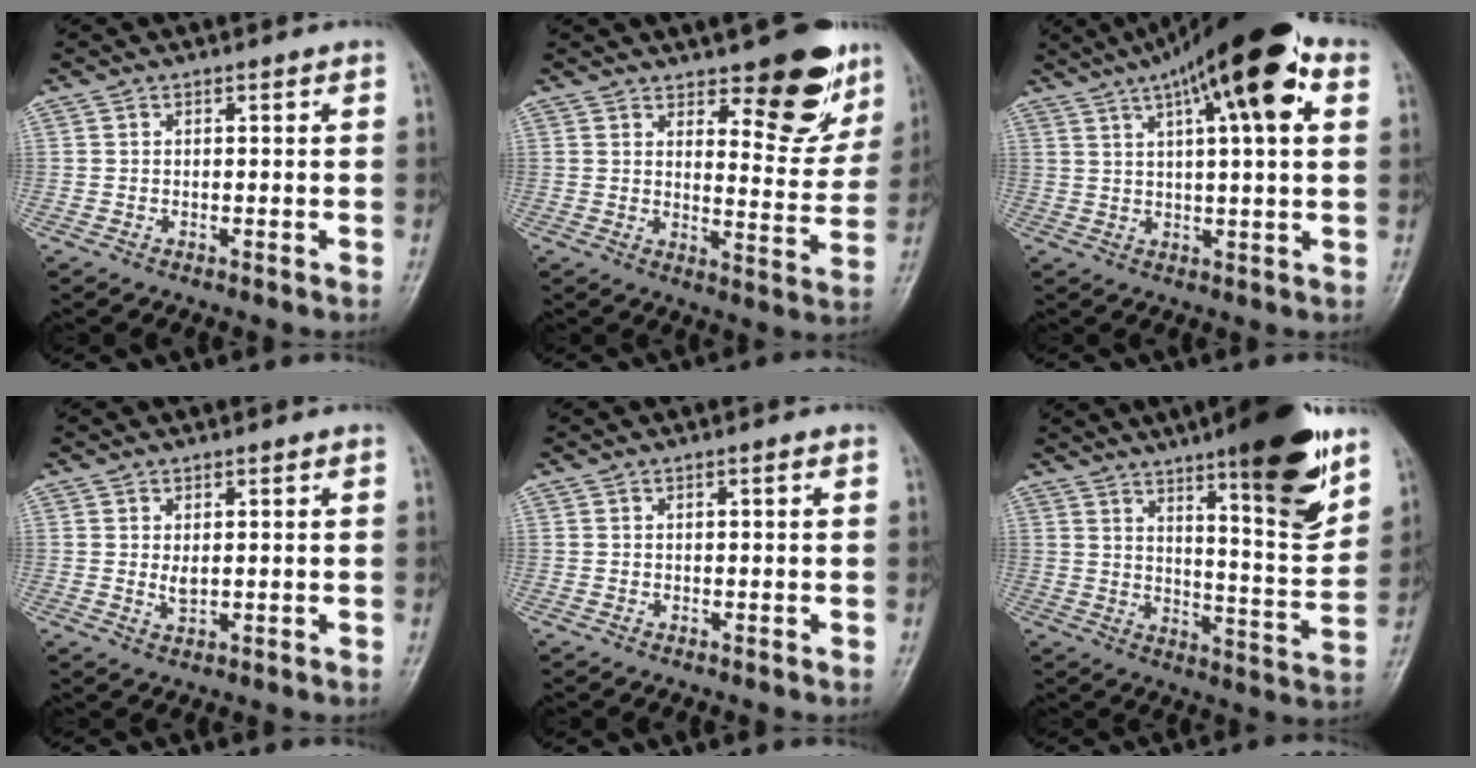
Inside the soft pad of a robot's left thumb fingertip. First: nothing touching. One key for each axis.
{"total": 12.9, "fx": 8.5, "fy": 5.0, "fz": 8.3, "tx": -0.061, "ty": -0.057, "tz": 0.120}
{"total": 18.5, "fx": 8.2, "fy": 4.8, "fz": 15.9, "tx": -0.241, "ty": 0.014, "tz": 0.123}
{"total": 2.4, "fx": 0.6, "fy": 1.2, "fz": 1.9, "tx": -0.029, "ty": -0.008, "tz": 0.014}
{"total": 0.7, "fx": 0.3, "fy": 0.1, "fz": 0.7, "tx": -0.012, "ty": 0.001, "tz": 0.003}
{"total": 18.6, "fx": 11.3, "fy": 3.5, "fz": 14.3, "tx": -0.175, "ty": -0.067, "tz": 0.170}